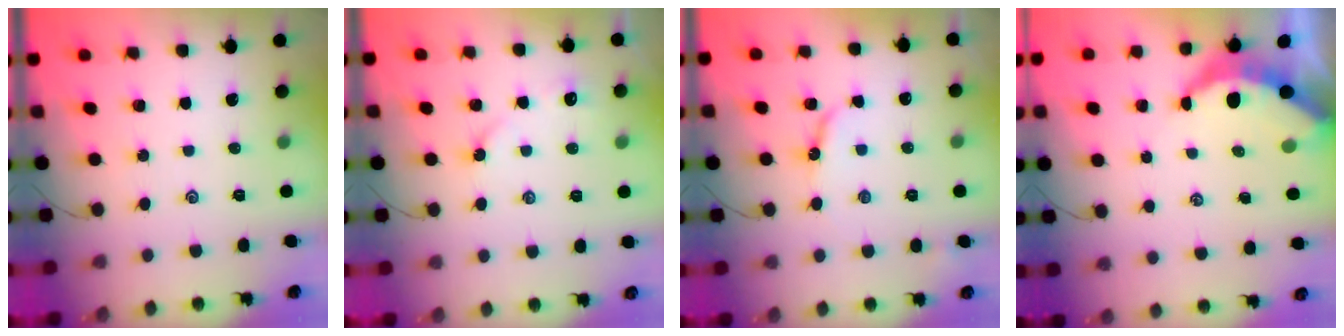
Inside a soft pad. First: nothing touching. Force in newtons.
{"total": 2.9, "press": 2.9, "slide": 0.5}
{"total": 5.3, "press": 5.3, "slide": 0.5}
{"total": 6.6, "press": 6.5, "slide": 0.8}